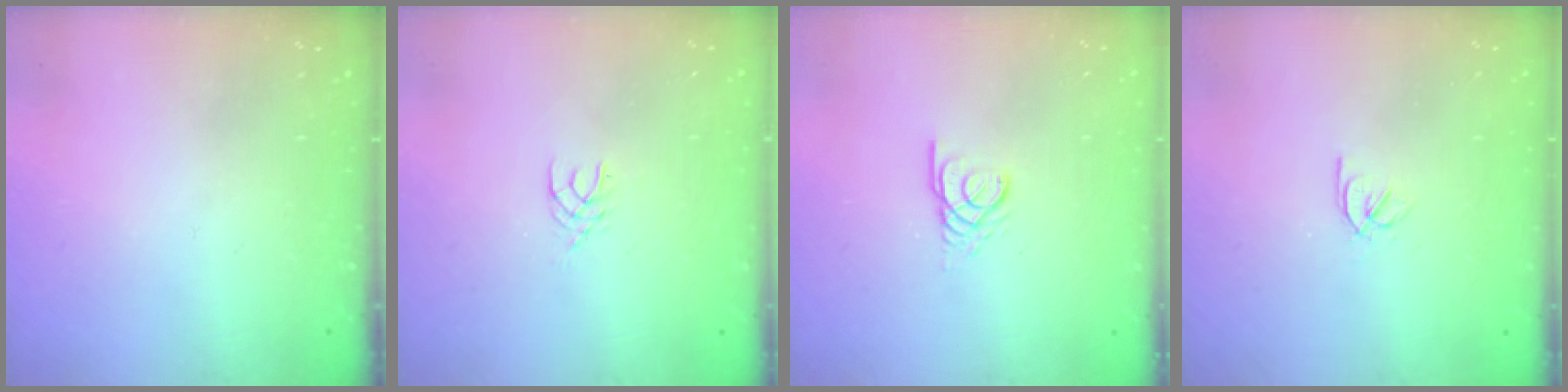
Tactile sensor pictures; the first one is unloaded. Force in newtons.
{"total": 2.9, "press": 2.9, "slide": 0.4}
{"total": 2.4, "press": 2.4, "slide": 0.1}
{"total": 2.5, "press": 2.4, "slide": 0.7}